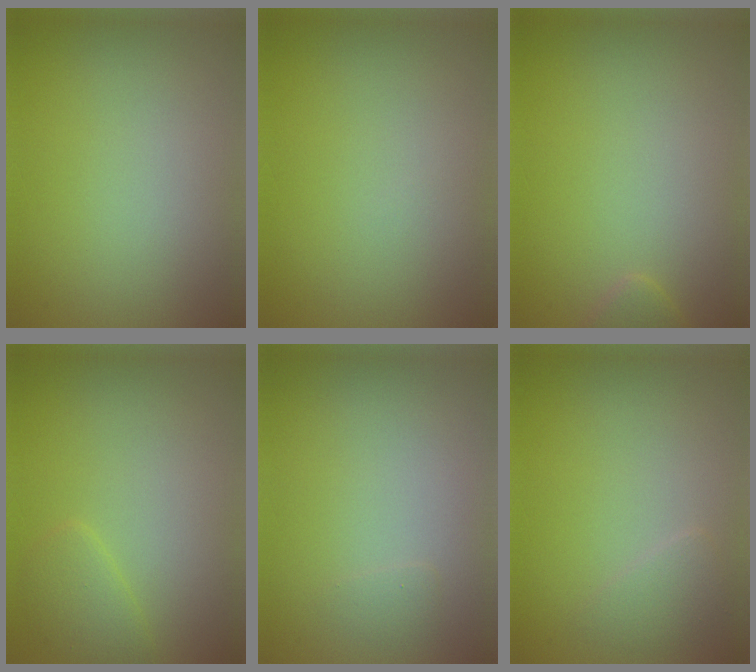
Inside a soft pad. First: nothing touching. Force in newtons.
{"total": 0.0}
{"total": 1.0, "press": 1.0, "slide": 0.1}
{"total": 1.6, "press": 1.6, "slide": 0.2}
{"total": 0.5, "press": 0.5, "slide": 0.0}
{"total": 1.3, "press": 1.3, "slide": 0.1}